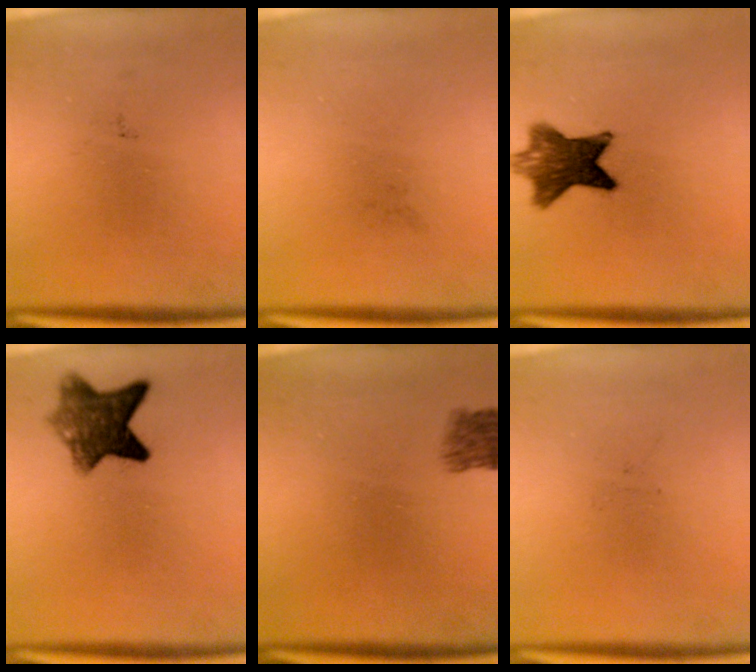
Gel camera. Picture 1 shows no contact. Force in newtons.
{"total": 0.0}
{"total": 9.1}
{"total": 7.7}
{"total": 2.9}
{"total": 0.0}